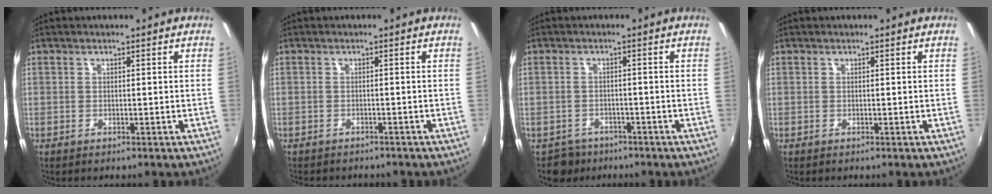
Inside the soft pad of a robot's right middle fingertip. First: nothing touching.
{"total": 3.0, "force": [-2.8, 0.9, 0.8], "torque": [-0.024, -0.015, -0.040]}
{"total": 3.5, "force": [-2.6, 2.4, -0.1], "torque": [-0.009, 0.004, -0.043]}
{"total": 0.0}